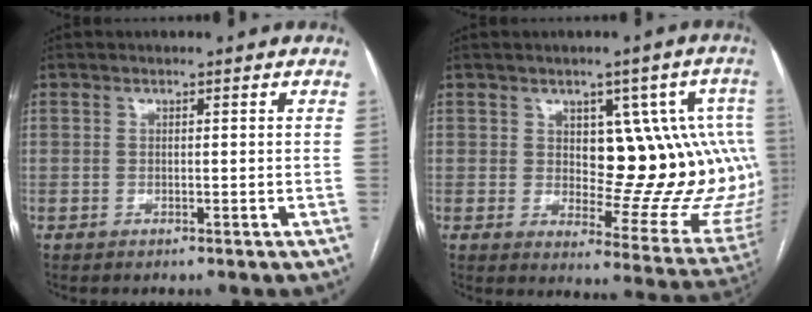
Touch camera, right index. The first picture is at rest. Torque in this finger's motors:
{"motor_torque": [0.53, 0.17, 0.61, 0.04]}